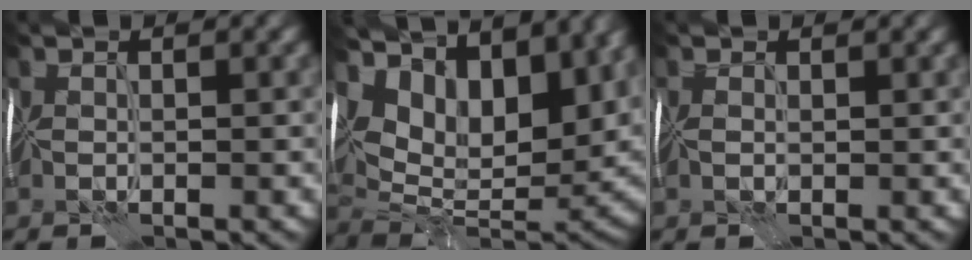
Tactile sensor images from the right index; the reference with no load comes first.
{"total": 13.1, "force": [7.4, 7.5, 7.7], "torque": [-0.147, 0.019, 0.143]}
{"total": 0.8, "force": [0.2, 0.6, 0.4], "torque": [-0.008, 0.004, -0.003]}